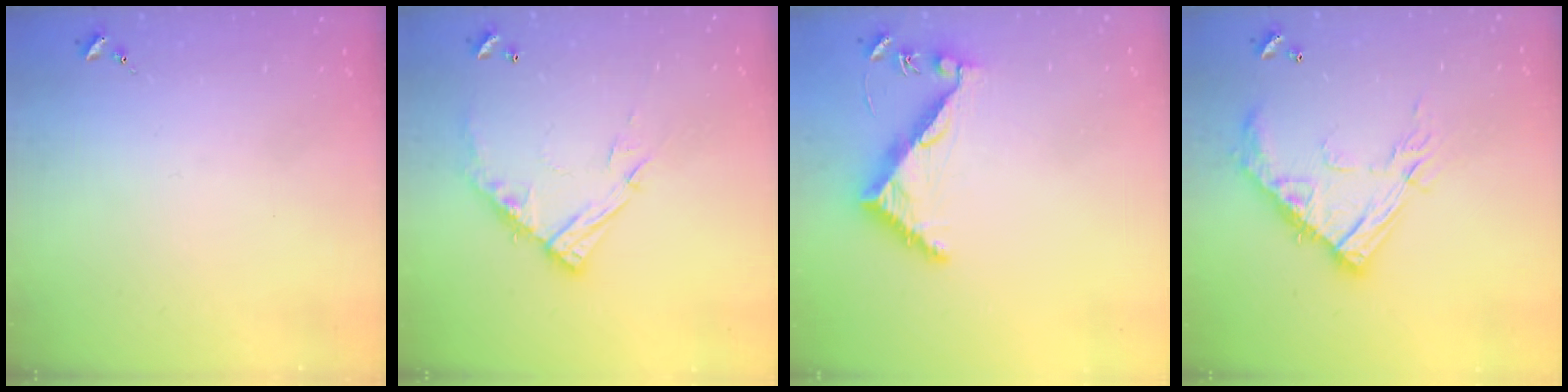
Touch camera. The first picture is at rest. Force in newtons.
{"total": 13.3, "press": 13.2, "slide": 1.2}
{"total": 7.5, "press": 7.4, "slide": 0.6}
{"total": 17.2, "press": 17.2, "slide": 1.2}